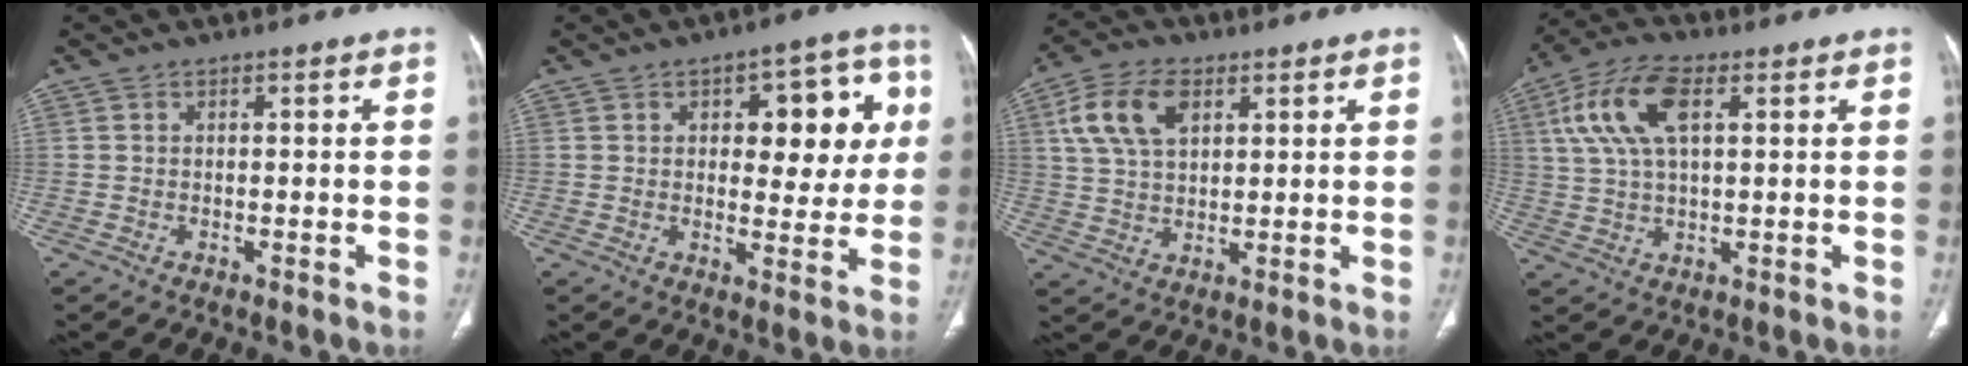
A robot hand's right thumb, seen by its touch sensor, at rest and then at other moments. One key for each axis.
{"total": 13.2, "fx": 3.4, "fy": 6.6, "fz": 10.9, "tx": -0.089, "ty": 0.002, "tz": 0.043}
{"total": 10.6, "fx": 4.1, "fy": 6.2, "fz": 7.5, "tx": -0.141, "ty": 0.001, "tz": 0.078}
{"total": 11.8, "fx": 3.9, "fy": 5.5, "fz": 9.7, "tx": -0.208, "ty": 0.014, "tz": 0.074}